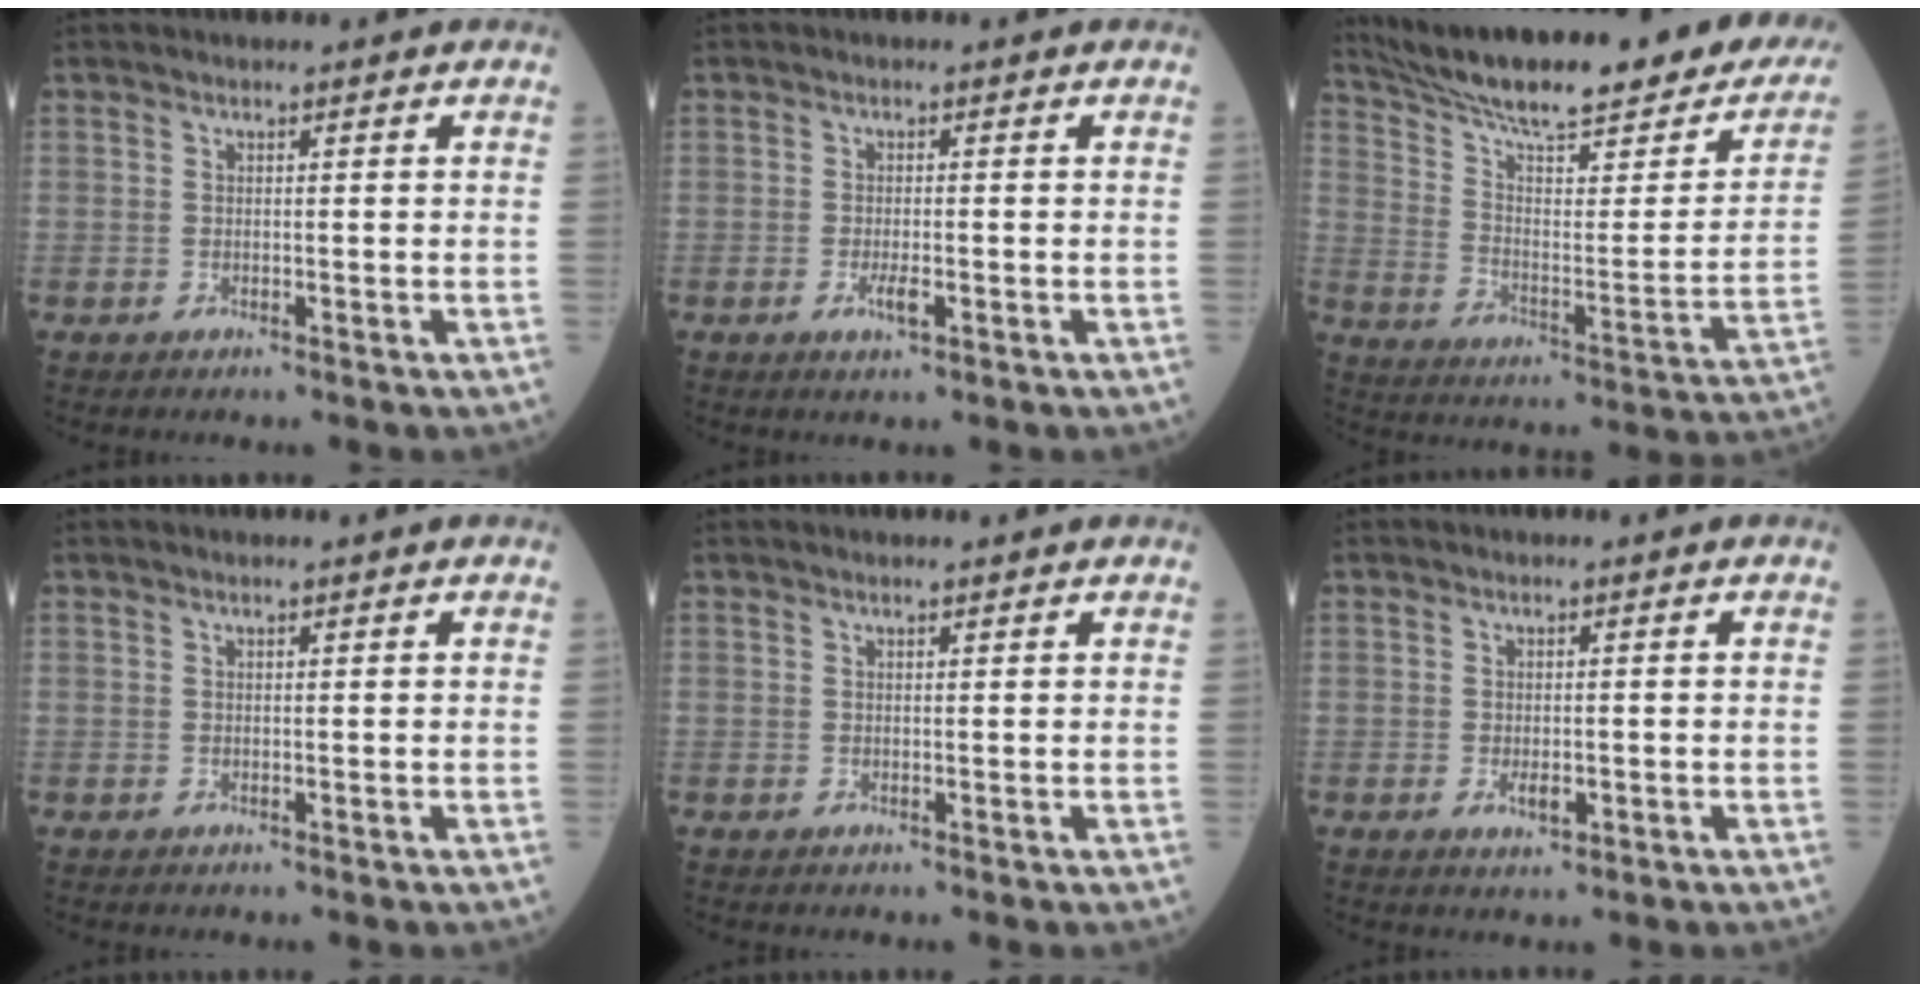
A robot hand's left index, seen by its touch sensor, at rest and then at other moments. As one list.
[{"total": 2.0, "force": [-0.7, 0.5, 1.8], "torque": [-0.036, -0.003, -0.010]}, {"total": 28.9, "force": [23.9, 4.6, 15.5], "torque": [-0.242, -0.041, 0.324]}, {"total": 1.1, "force": [0.9, -0.1, 0.6], "torque": [-0.010, 0.011, 0.017]}, {"total": 2.3, "force": [2.0, 0.3, 1.0], "torque": [-0.011, 0.020, 0.026]}, {"total": 1.9, "force": [-0.4, 0.9, 1.6], "torque": [-0.031, -0.003, -0.003]}]